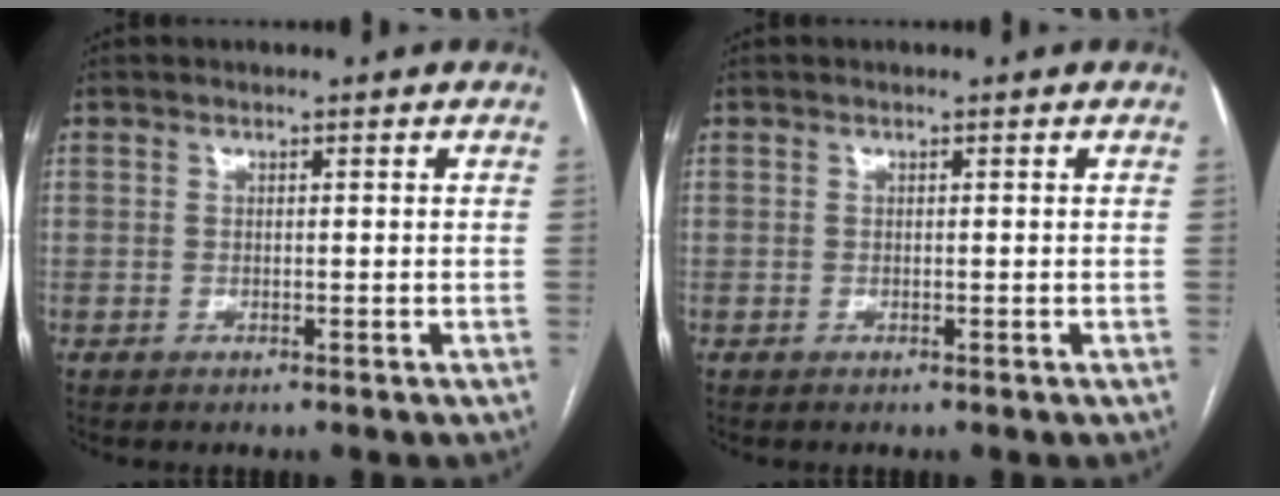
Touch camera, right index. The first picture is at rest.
{"total": 0.0}